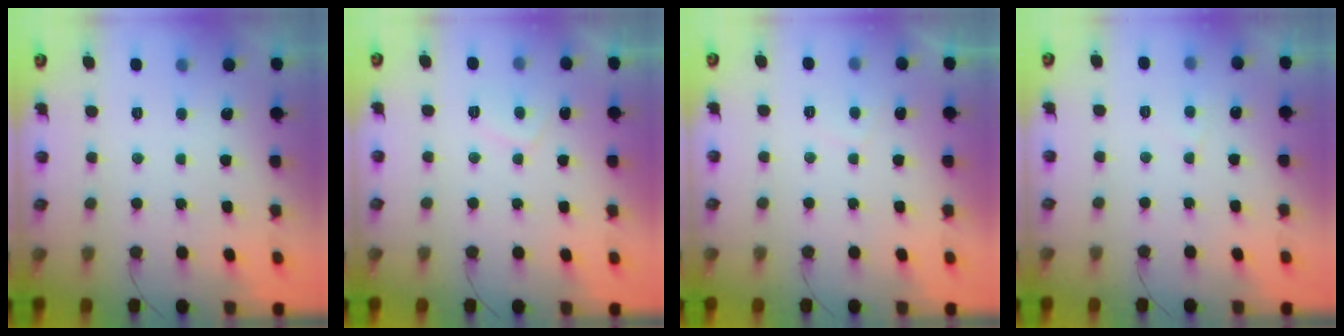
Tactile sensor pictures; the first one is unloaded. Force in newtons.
{"total": 2.8, "press": 2.7, "slide": 0.6}
{"total": 1.1, "press": 0.9, "slide": 0.6}
{"total": 2.7, "press": 2.7, "slide": 0.3}